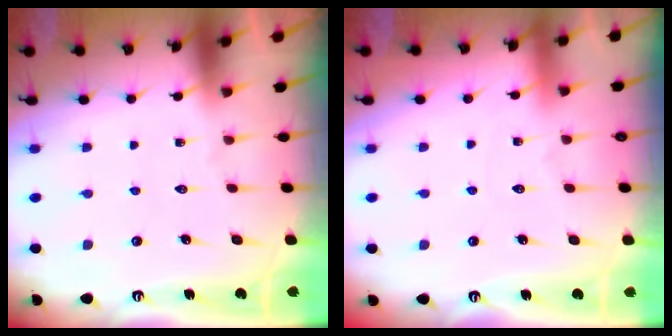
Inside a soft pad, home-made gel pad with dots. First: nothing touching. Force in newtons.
{"total": 3.1, "press": 3.1, "slide": 0.4}